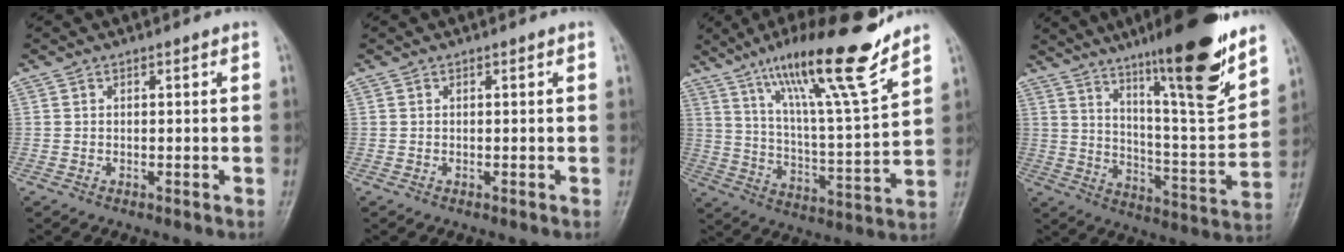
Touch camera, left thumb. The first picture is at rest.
{"total": 0.0}
{"total": 19.5, "force": [13.9, 1.6, 13.5], "torque": [-0.206, -0.071, 0.235]}
{"total": 20.5, "force": [13.9, 2.5, 14.9], "torque": [-0.201, -0.078, 0.226]}